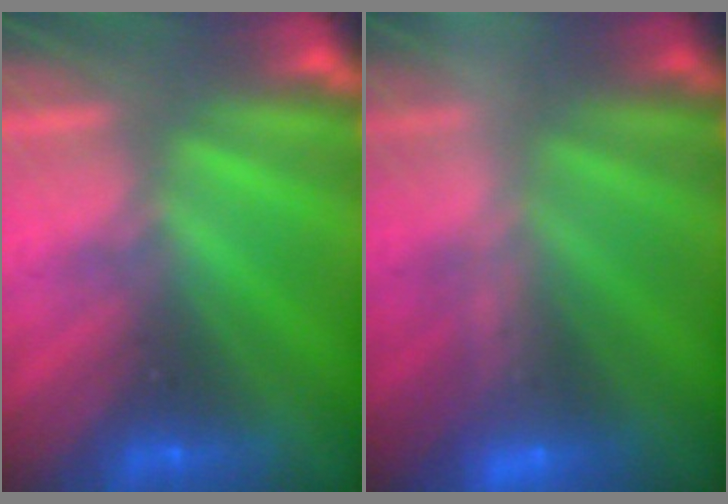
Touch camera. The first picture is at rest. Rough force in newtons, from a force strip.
{"total": 2.3}